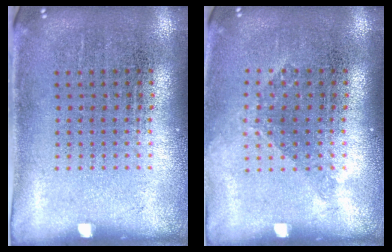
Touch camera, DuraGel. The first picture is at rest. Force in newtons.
{"total": 1.1, "press": 0.8, "slide": 0.7}